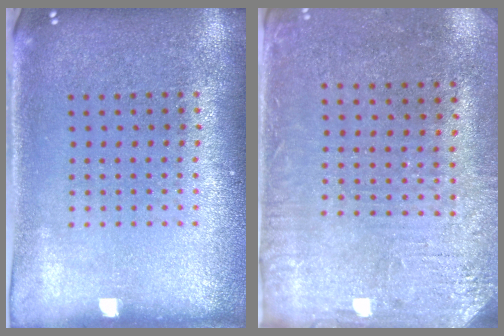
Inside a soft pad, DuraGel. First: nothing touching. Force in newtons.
{"total": 3.2, "press": 2.7, "slide": 1.8}